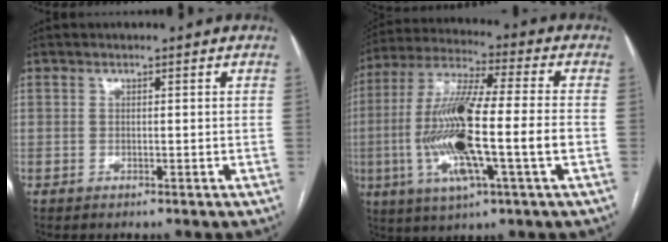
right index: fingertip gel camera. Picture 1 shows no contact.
{"total": 17.6, "force": [-3.3, 1.5, 17.3], "torque": [-0.348, -0.006, -0.063]}